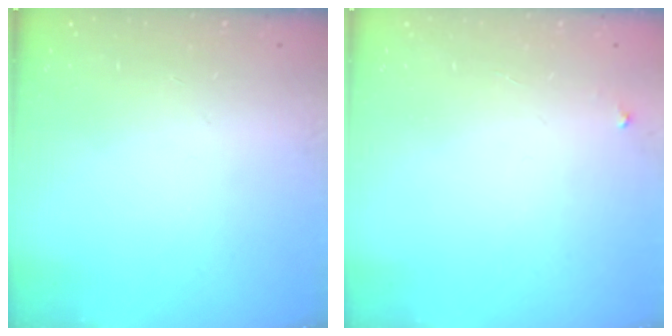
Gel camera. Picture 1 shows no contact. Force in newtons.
{"total": 2.2, "press": 2.2, "slide": 0.1}